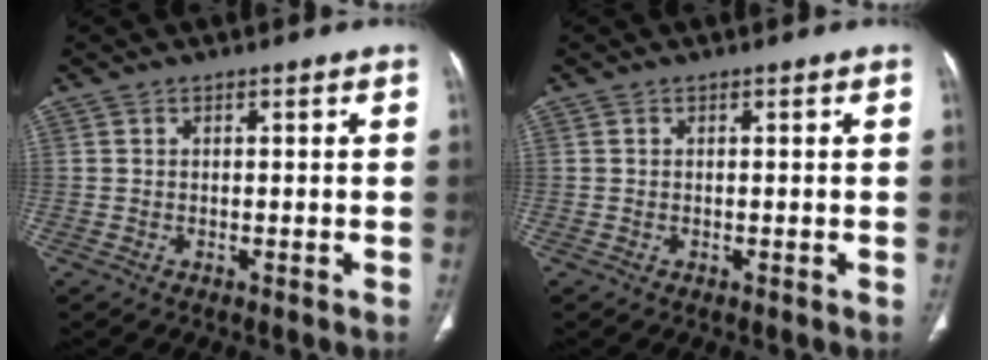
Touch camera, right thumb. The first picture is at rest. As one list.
[{"total": 0.0}]